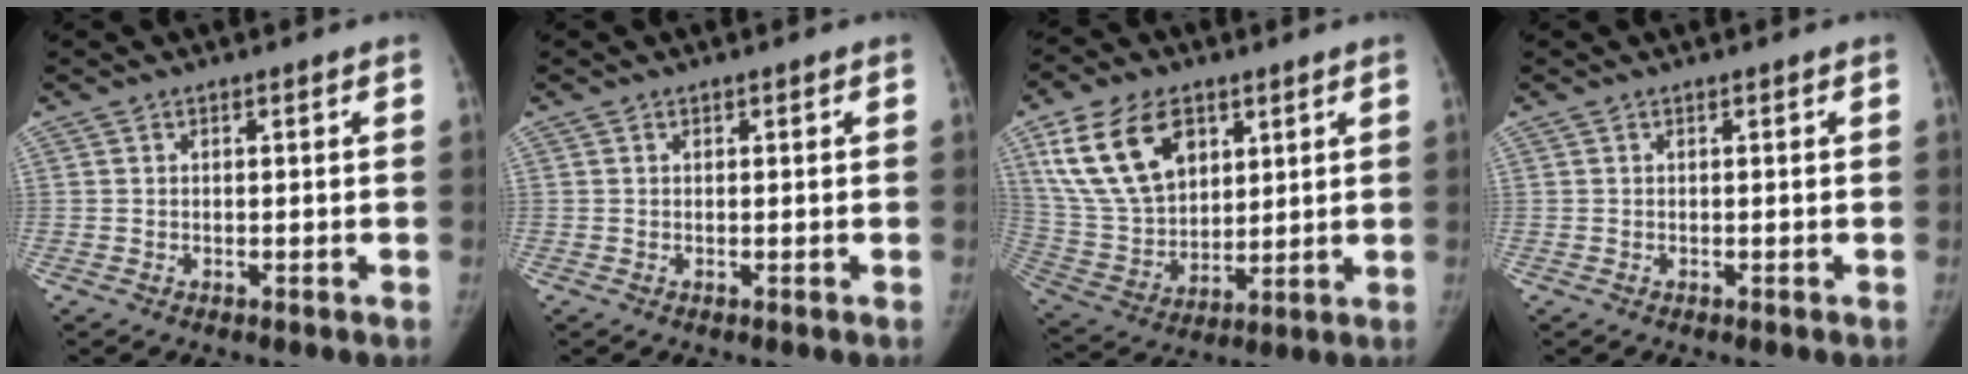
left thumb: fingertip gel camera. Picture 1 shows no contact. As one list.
[{"total": 0.0}, {"total": 18.1, "force": [8.3, 11.4, 11.3], "torque": [-0.185, -0.025, 0.170]}, {"total": 0.0}]